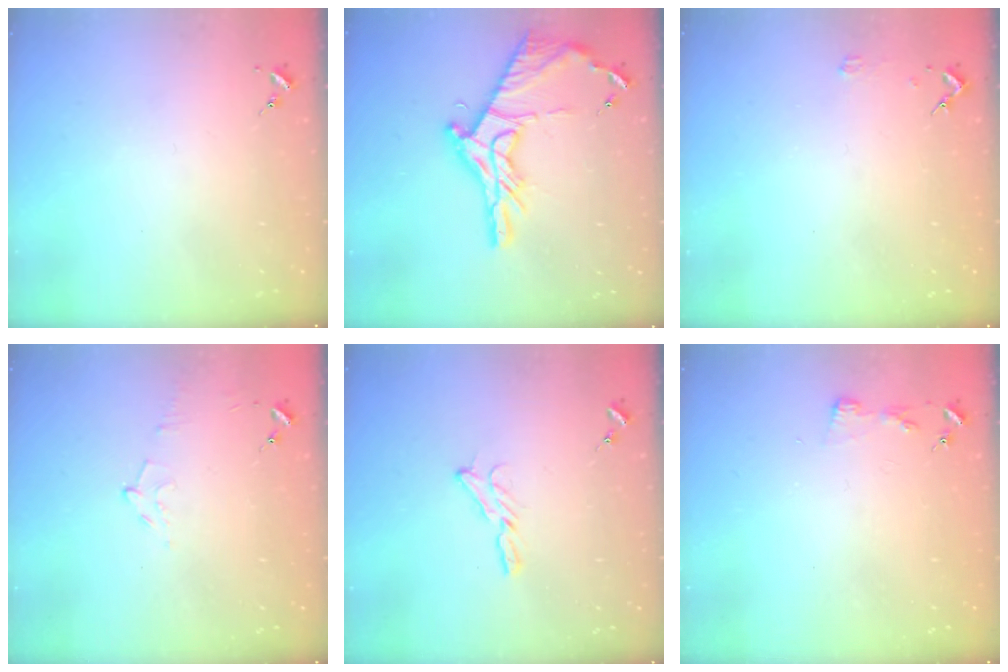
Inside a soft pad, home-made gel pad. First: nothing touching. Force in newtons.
{"total": 19.9, "press": 19.8, "slide": 1.4}
{"total": 2.0, "press": 2.0, "slide": 0.2}
{"total": 5.7, "press": 5.7, "slide": 0.8}
{"total": 6.4, "press": 6.4, "slide": 0.1}
{"total": 3.3, "press": 3.3, "slide": 0.4}